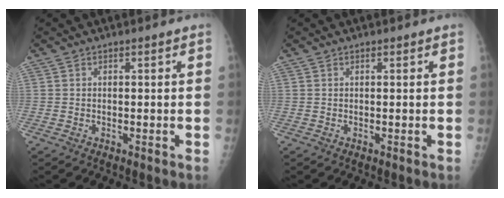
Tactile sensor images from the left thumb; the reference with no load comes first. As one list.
[{"total": 0.0}]